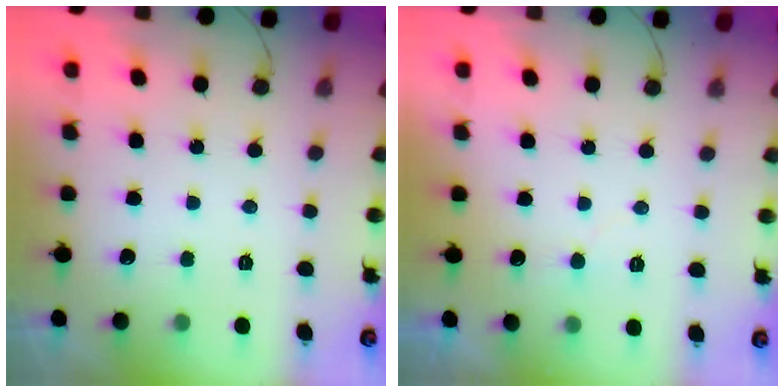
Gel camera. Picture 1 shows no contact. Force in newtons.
{"total": 4.7, "press": 4.7, "slide": 0.3}